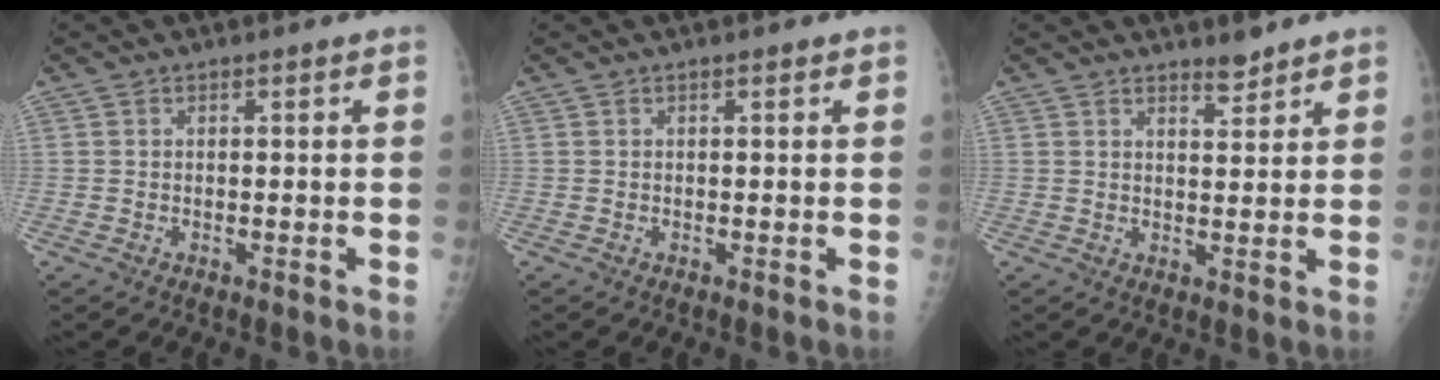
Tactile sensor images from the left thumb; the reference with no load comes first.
{"total": 0.0}
{"total": 2.7, "force": [2.5, 0.7, 1.0], "torque": [-0.008, -0.023, 0.040]}